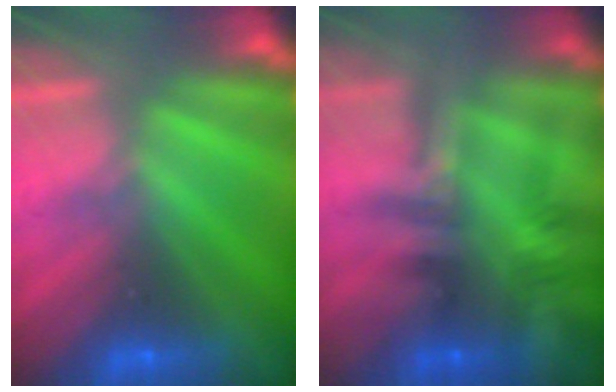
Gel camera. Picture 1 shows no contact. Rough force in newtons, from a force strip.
{"total": 2.4}